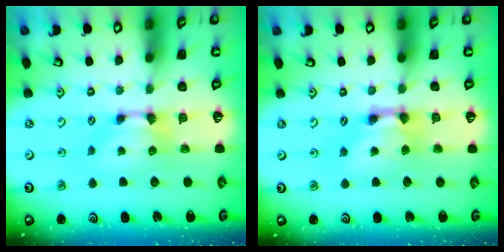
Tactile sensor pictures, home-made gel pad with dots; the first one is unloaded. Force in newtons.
{"total": 2.6, "press": 2.6, "slide": 0.2}